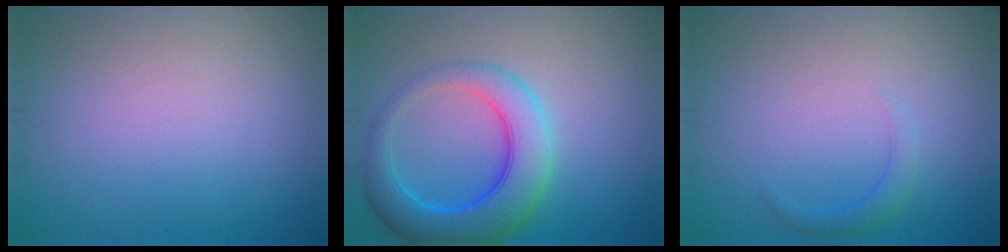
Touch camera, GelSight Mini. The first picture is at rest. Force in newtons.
{"total": 6.7, "press": 6.7, "slide": 0.4}
{"total": 1.3, "press": 1.3, "slide": 0.1}